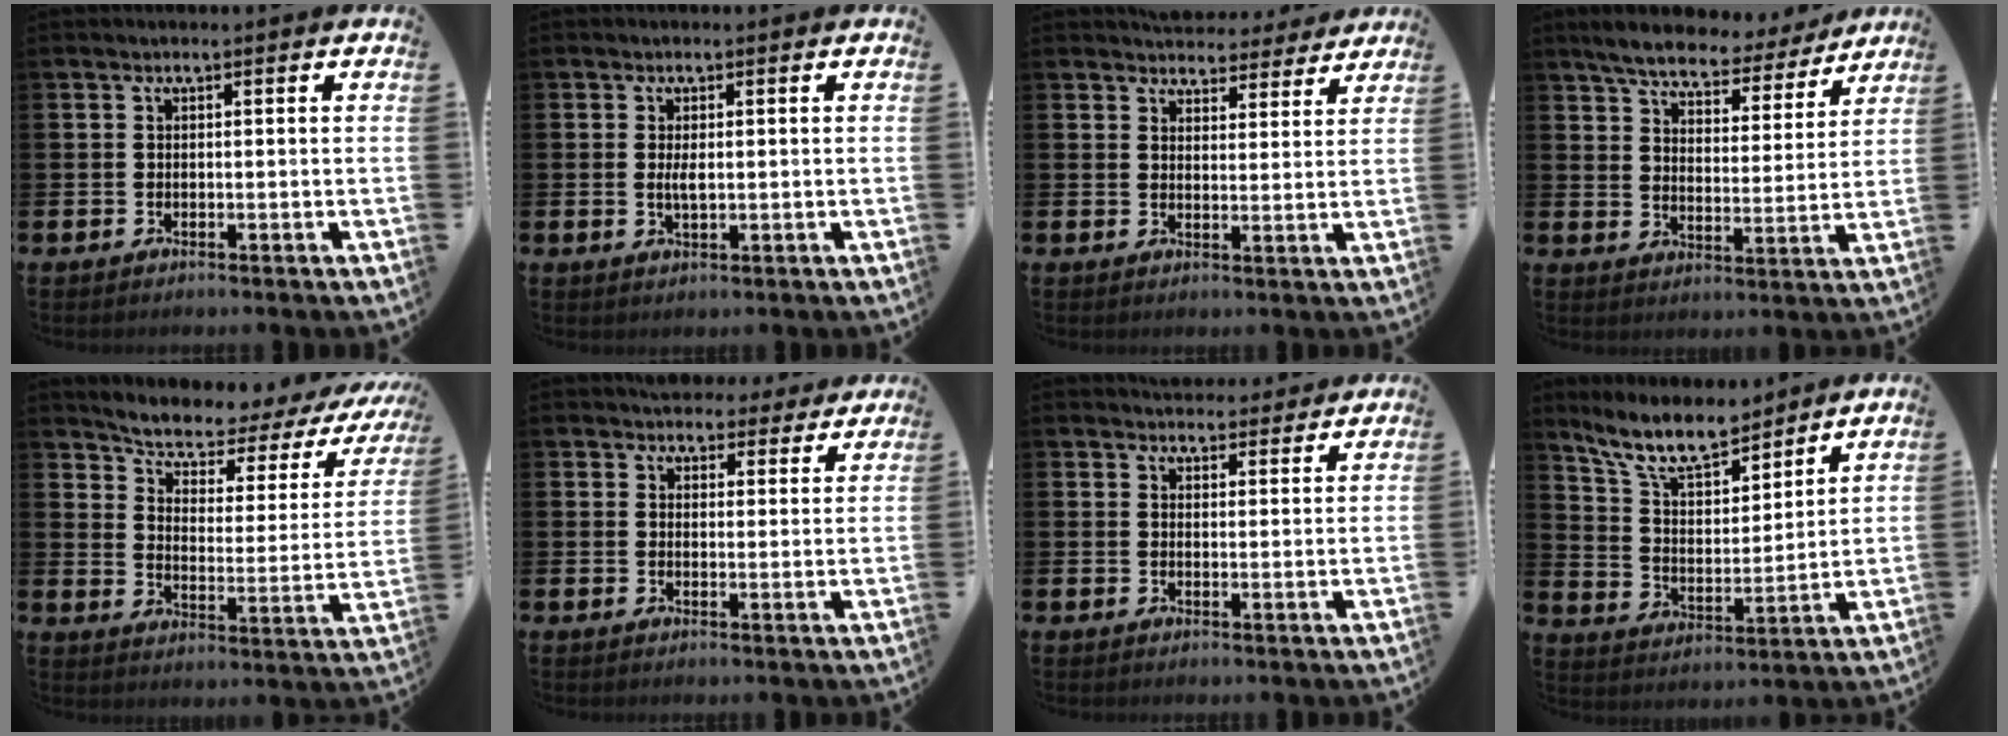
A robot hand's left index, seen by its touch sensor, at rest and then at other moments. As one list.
[{"total": 1.8, "force": [0.2, 0.6, 1.6], "torque": [-0.026, 0.000, 0.001]}, {"total": 4.6, "force": [4.4, 1.2, 0.0], "torque": [-0.002, -0.031, 0.079]}, {"total": 7.0, "force": [6.5, 1.6, 1.9], "torque": [-0.063, -0.041, 0.112]}, {"total": 5.3, "force": [4.6, 1.7, 2.0], "torque": [-0.066, -0.040, 0.071]}, {"total": 4.2, "force": [3.8, 1.8, 0.1], "torque": [-0.004, -0.018, 0.067]}, {"total": 3.8, "force": [3.6, 1.1, -0.1], "torque": [0.007, -0.021, 0.065]}, {"total": 10.0, "force": [8.6, 2.9, 4.3], "torque": [-0.112, -0.043, 0.156]}]